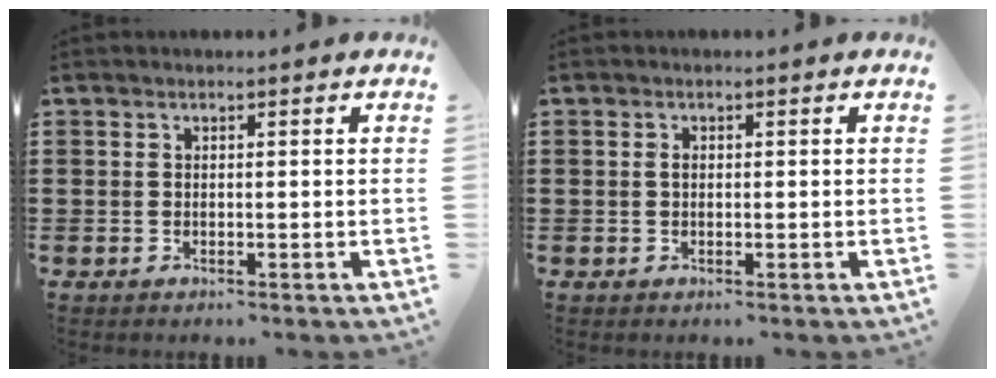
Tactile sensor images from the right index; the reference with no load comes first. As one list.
[{"total": 0.9, "force": [0.0, 0.5, 0.7], "torque": [-0.015, 0.001, 0.001]}]